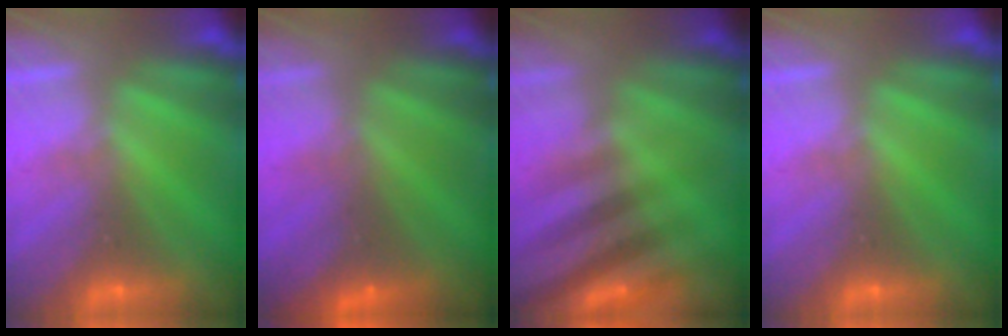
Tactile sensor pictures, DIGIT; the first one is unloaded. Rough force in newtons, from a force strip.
{"total": 1.5}
{"total": 2.8}
{"total": 0.0}